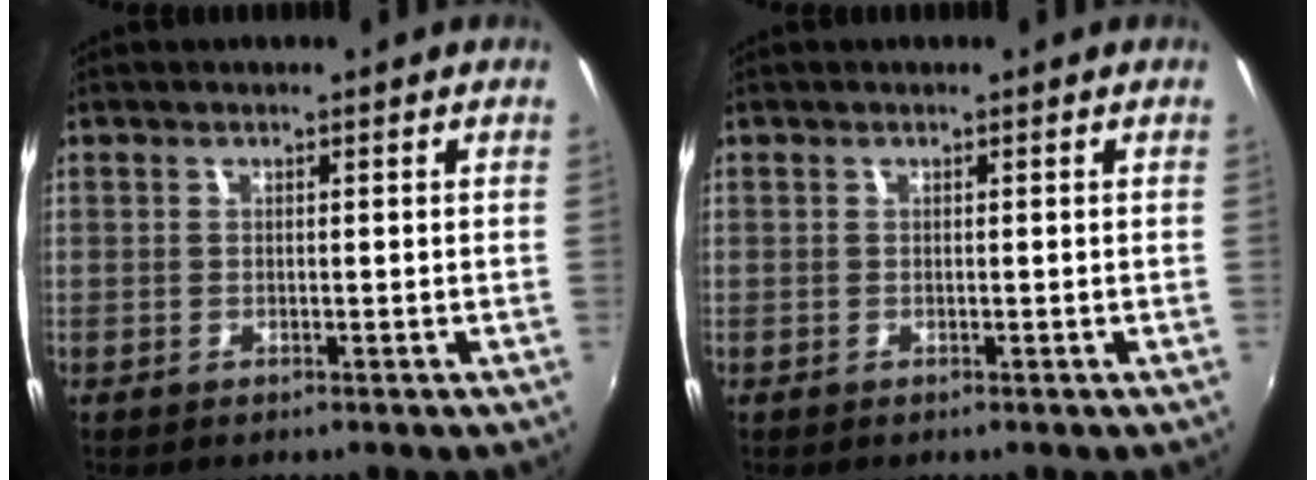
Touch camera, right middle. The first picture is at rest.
{"total": 0.0}